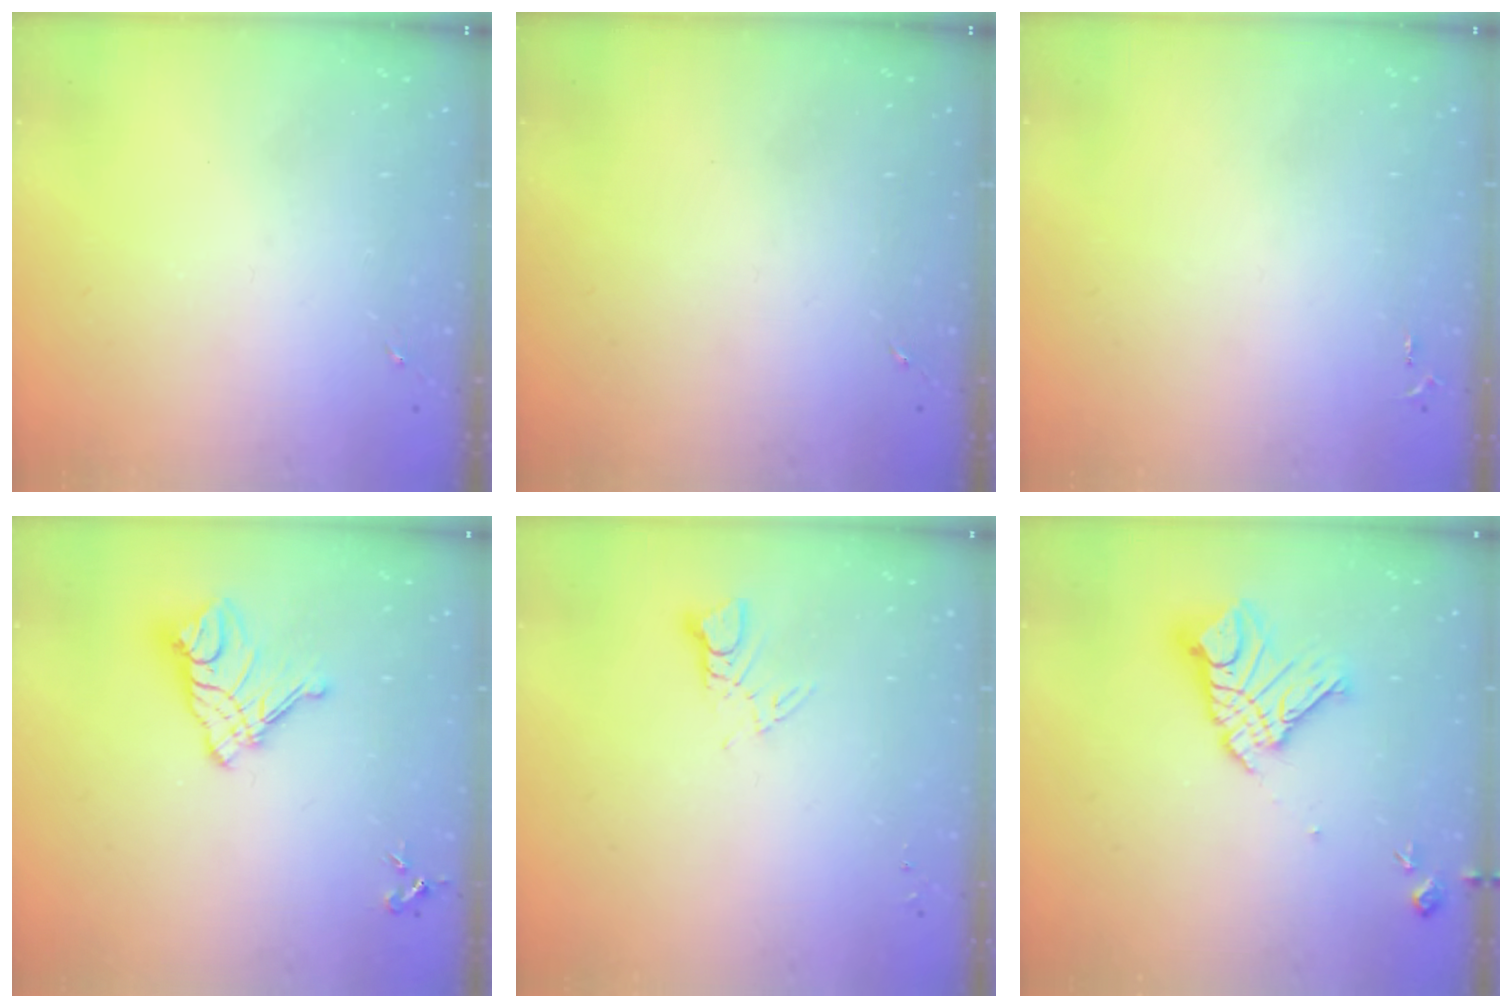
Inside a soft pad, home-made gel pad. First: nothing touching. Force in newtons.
{"total": 0.0}
{"total": 2.6, "press": 2.6, "slide": 0.3}
{"total": 14.1, "press": 14.1, "slide": 1.5}
{"total": 3.8, "press": 3.8, "slide": 0.3}
{"total": 15.2, "press": 15.1, "slide": 1.6}